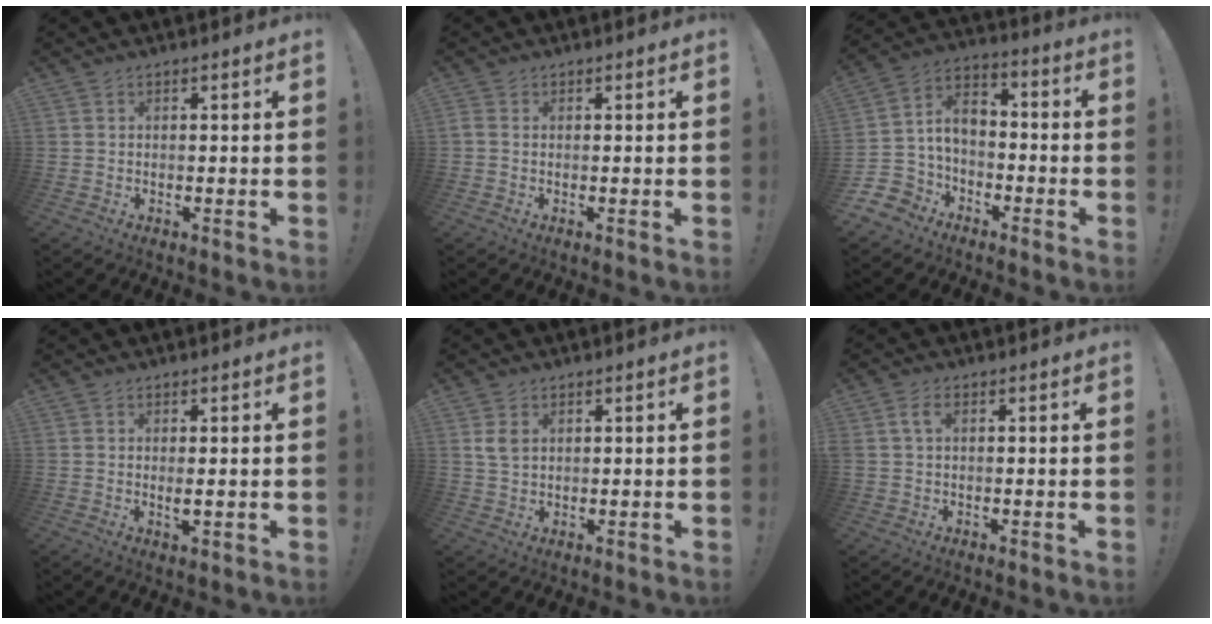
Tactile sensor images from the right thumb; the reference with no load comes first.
{"total": 1.2, "force": [0.2, 0.9, 0.8], "torque": [-0.016, 0.003, 0.005]}
{"total": 7.7, "force": [-2.1, 6.8, 3.1], "torque": [-0.077, 0.017, -0.033]}
{"total": 2.1, "force": [0.4, 0.4, 2.0], "torque": [-0.027, -0.006, 0.005]}
{"total": 3.9, "force": [1.7, 2.5, 2.5], "torque": [-0.034, -0.003, 0.032]}
{"total": 3.0, "force": [0.7, 1.6, 2.5], "torque": [-0.048, 0.007, 0.013]}